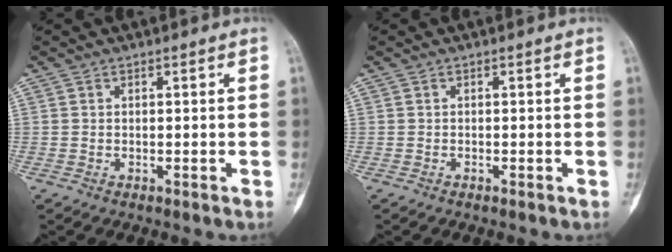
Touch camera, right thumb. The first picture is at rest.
{"total": 0.0}